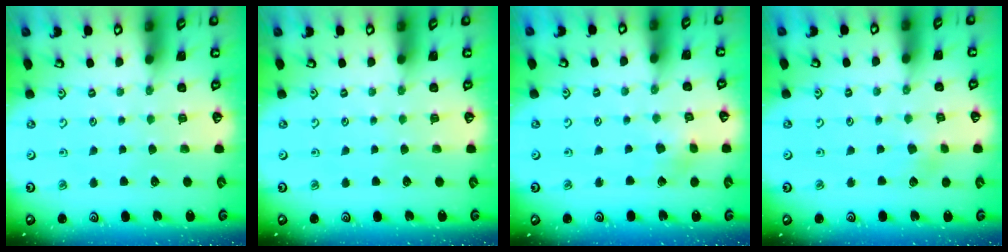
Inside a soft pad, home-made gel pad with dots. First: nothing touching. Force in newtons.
{"total": 0.0}
{"total": 3.0, "press": 3.0, "slide": 0.4}
{"total": 2.4, "press": 2.3, "slide": 0.4}